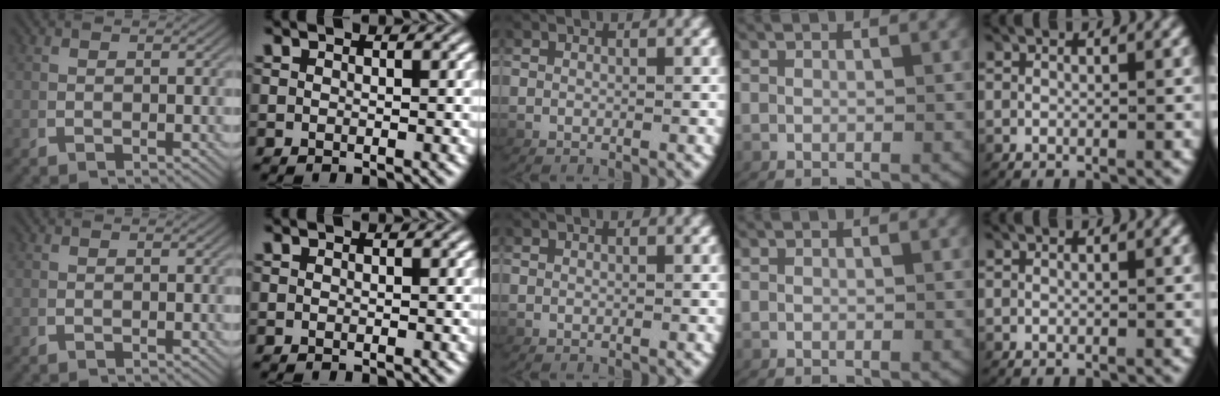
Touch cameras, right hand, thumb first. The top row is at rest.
{}